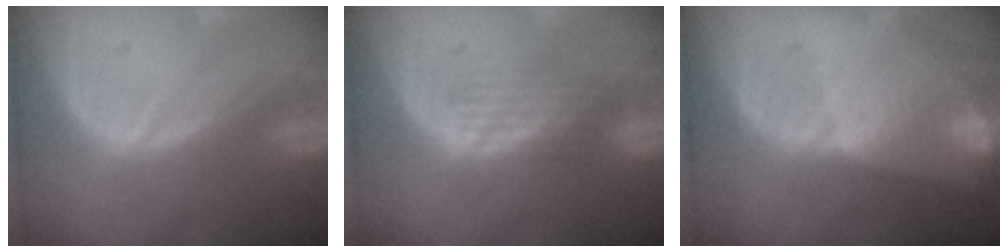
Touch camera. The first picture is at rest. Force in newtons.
{"total": 4.2, "press": 3.6, "slide": 2.2}
{"total": 7.9, "press": 6.9, "slide": 3.8}